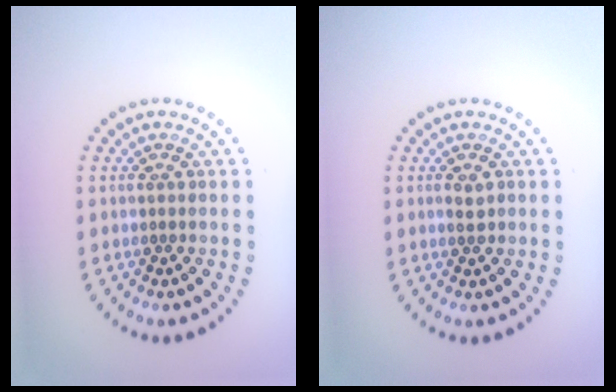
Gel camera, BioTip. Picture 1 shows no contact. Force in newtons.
{"total": 1.0, "press": 1.0, "slide": 0.2}